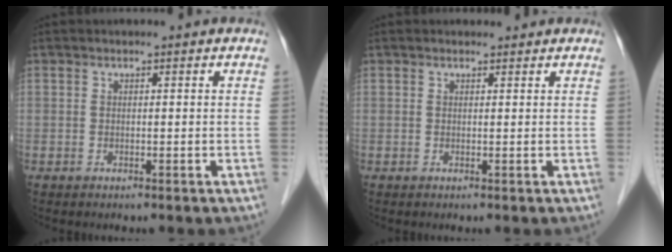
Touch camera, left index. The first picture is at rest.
{"total": 0.9, "force": [0.9, 0.4, 0.0], "torque": [-0.008, 0.006, 0.012]}